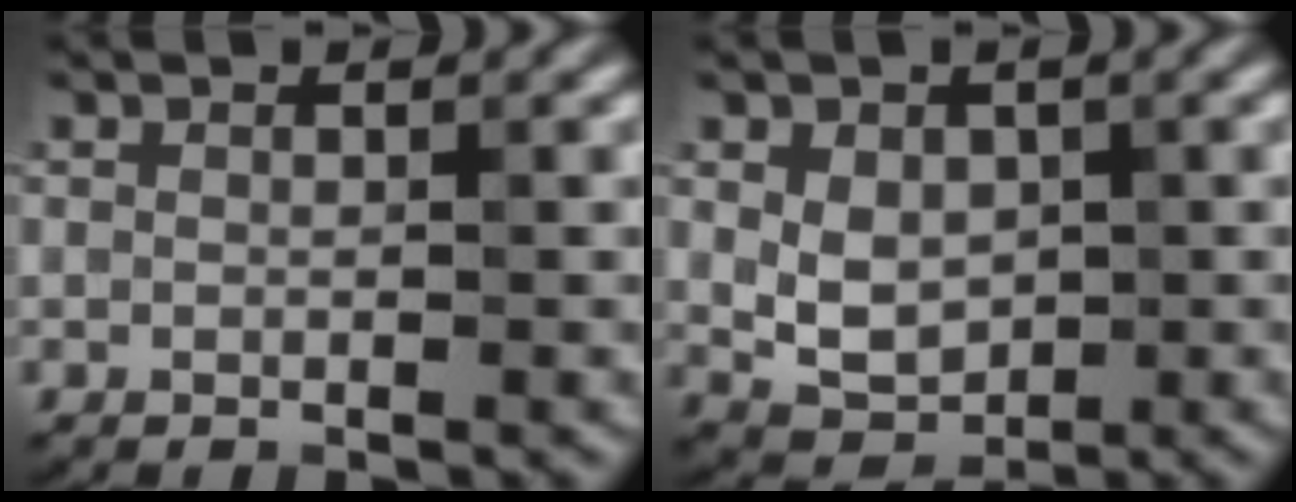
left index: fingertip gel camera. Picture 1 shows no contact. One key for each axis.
{"total": 3.5, "fx": 0.2, "fy": 2.5, "fz": 2.5, "tx": -0.044, "ty": -0.003, "tz": 0.007}